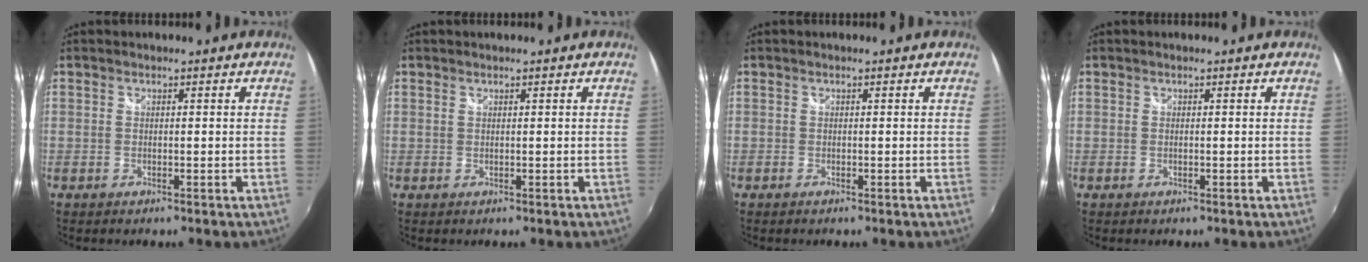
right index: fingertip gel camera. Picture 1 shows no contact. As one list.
[{"total": 0.0}, {"total": 0.0}, {"total": 0.0}]